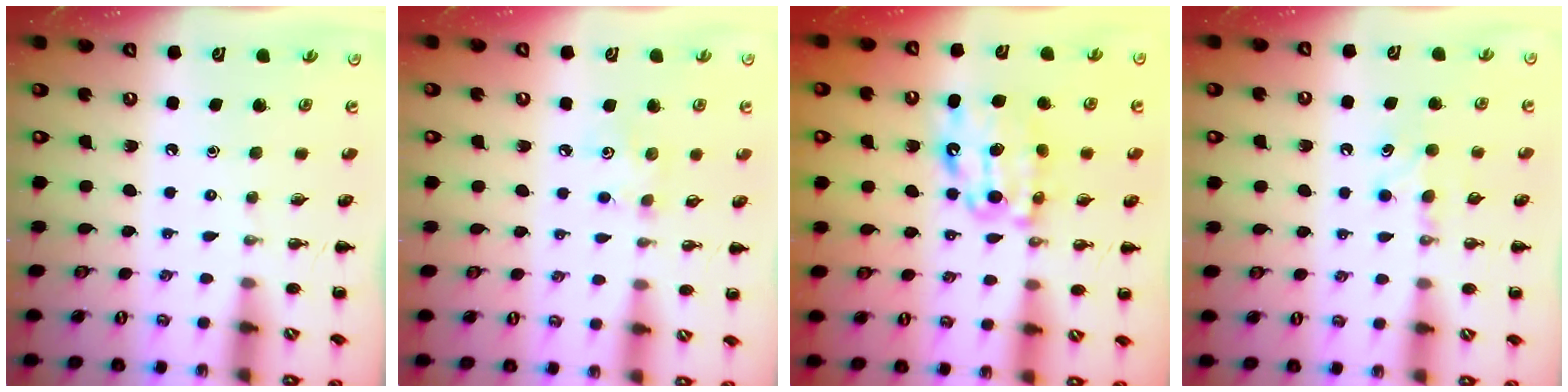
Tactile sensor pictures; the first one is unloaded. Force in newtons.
{"total": 3.5, "press": 3.5, "slide": 0.6}
{"total": 11.5, "press": 11.5, "slide": 0.9}
{"total": 5.1, "press": 4.9, "slide": 1.6}